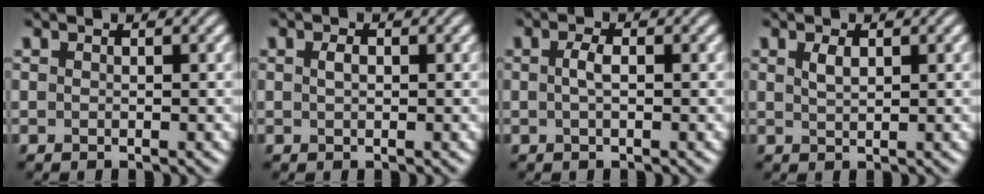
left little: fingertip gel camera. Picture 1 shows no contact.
{"total": 0.9, "force": [0.2, 0.5, 0.7], "torque": [-0.017, 0.002, 0.003]}
{"total": 1.3, "force": [0.0, 0.5, 1.3], "torque": [-0.028, 0.002, -0.001]}
{"total": 1.2, "force": [0.6, 0.5, 0.9], "torque": [-0.023, 0.001, 0.015]}